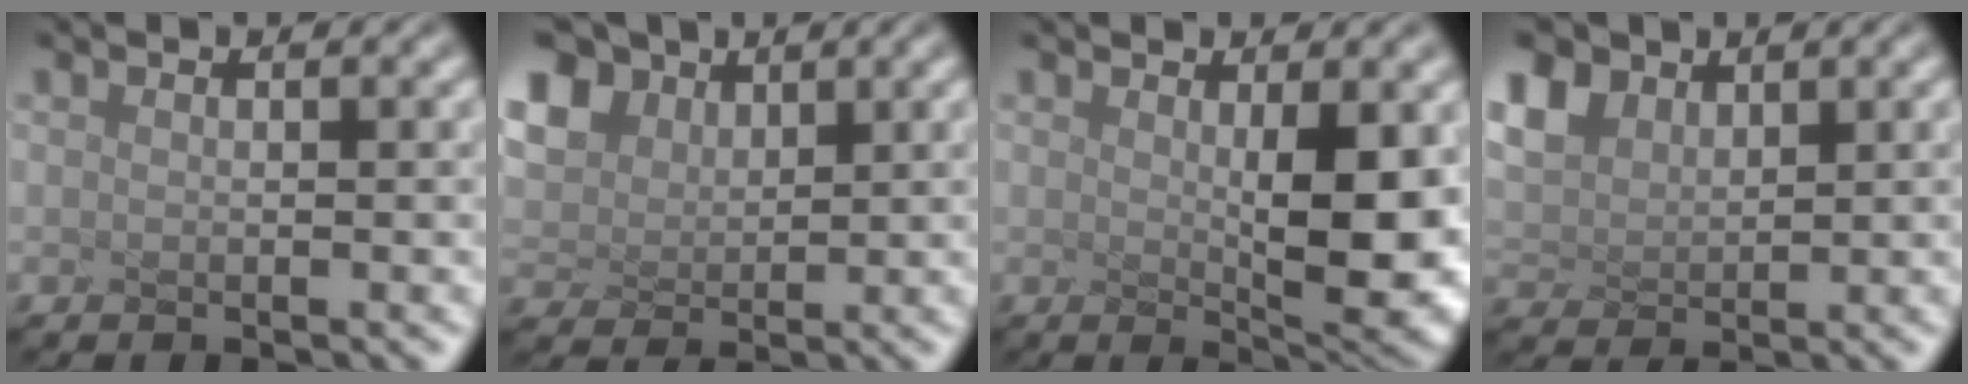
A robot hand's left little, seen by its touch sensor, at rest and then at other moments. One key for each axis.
{"total": 3.4, "fx": 2.2, "fy": 2.3, "fz": 1.2, "tx": -0.086, "ty": 0.011, "tz": 0.070}
{"total": 4.9, "fx": -0.1, "fy": 0.5, "fz": 4.9, "tx": -0.097, "ty": -0.019, "tz": 0.041}
{"total": 2.4, "fx": 1.7, "fy": 1.5, "fz": 0.8, "tx": -0.068, "ty": 0.003, "tz": 0.070}